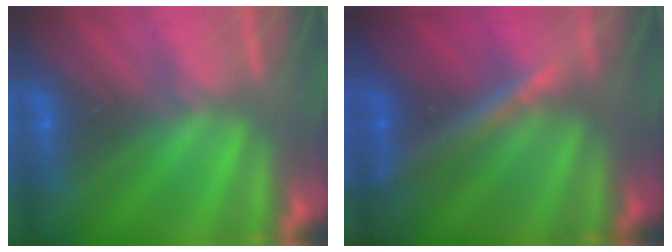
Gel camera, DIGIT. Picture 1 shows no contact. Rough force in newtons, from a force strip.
{"total": 2.4}